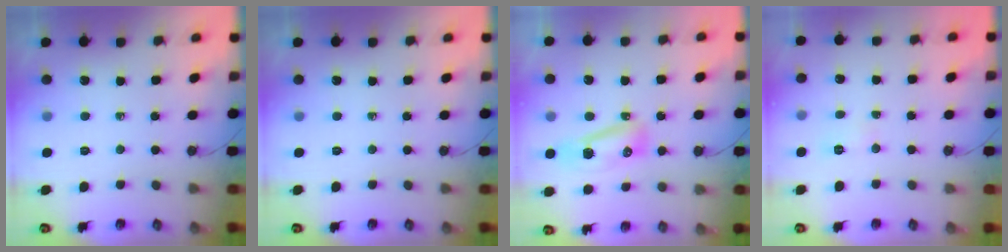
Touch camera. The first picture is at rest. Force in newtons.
{"total": 0.0}
{"total": 9.6, "press": 8.8, "slide": 3.7}
{"total": 4.4, "press": 4.3, "slide": 0.8}